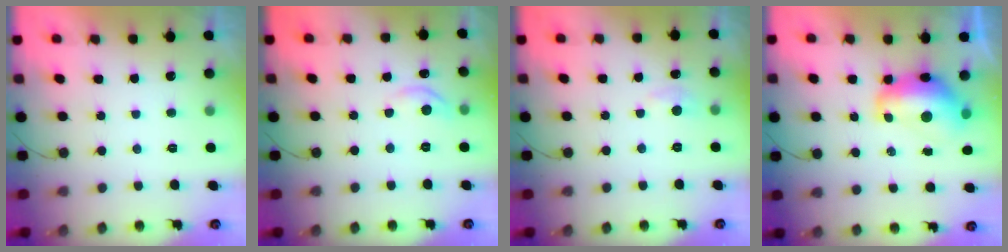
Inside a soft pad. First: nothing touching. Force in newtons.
{"total": 5.9, "press": 5.9, "slide": 0.5}
{"total": 4.7, "press": 4.6, "slide": 0.8}
{"total": 12.4, "press": 12.4, "slide": 1.1}